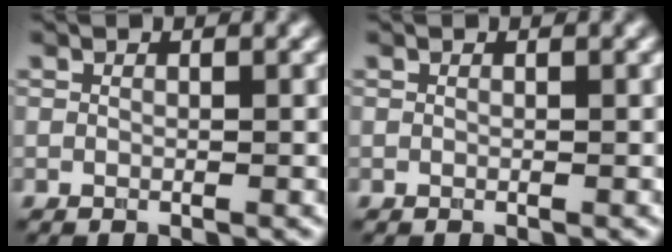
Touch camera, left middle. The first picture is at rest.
{"total": 0.0}